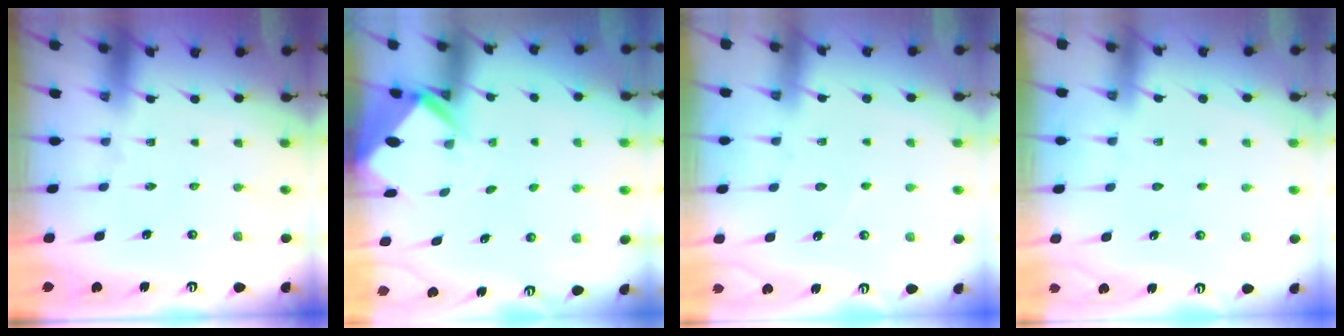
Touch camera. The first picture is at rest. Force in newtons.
{"total": 3.4, "press": 3.4, "slide": 0.2}
{"total": 4.2, "press": 4.1, "slide": 0.5}
{"total": 2.9, "press": 2.8, "slide": 0.4}